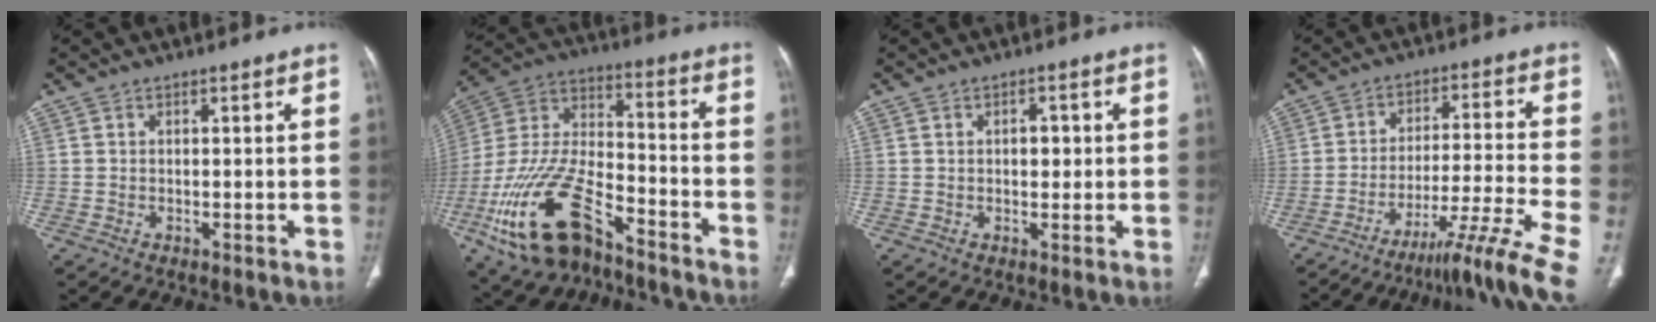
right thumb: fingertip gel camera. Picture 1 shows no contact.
{"total": 21.6, "force": [-12.3, 10.6, 14.3], "torque": [-0.308, 0.057, -0.224]}
{"total": 2.7, "force": [0.3, 1.9, 1.9], "torque": [-0.014, 0.003, 0.001]}
{"total": 11.0, "force": [-8.9, -2.5, 6.0], "torque": [-0.103, 0.073, -0.142]}